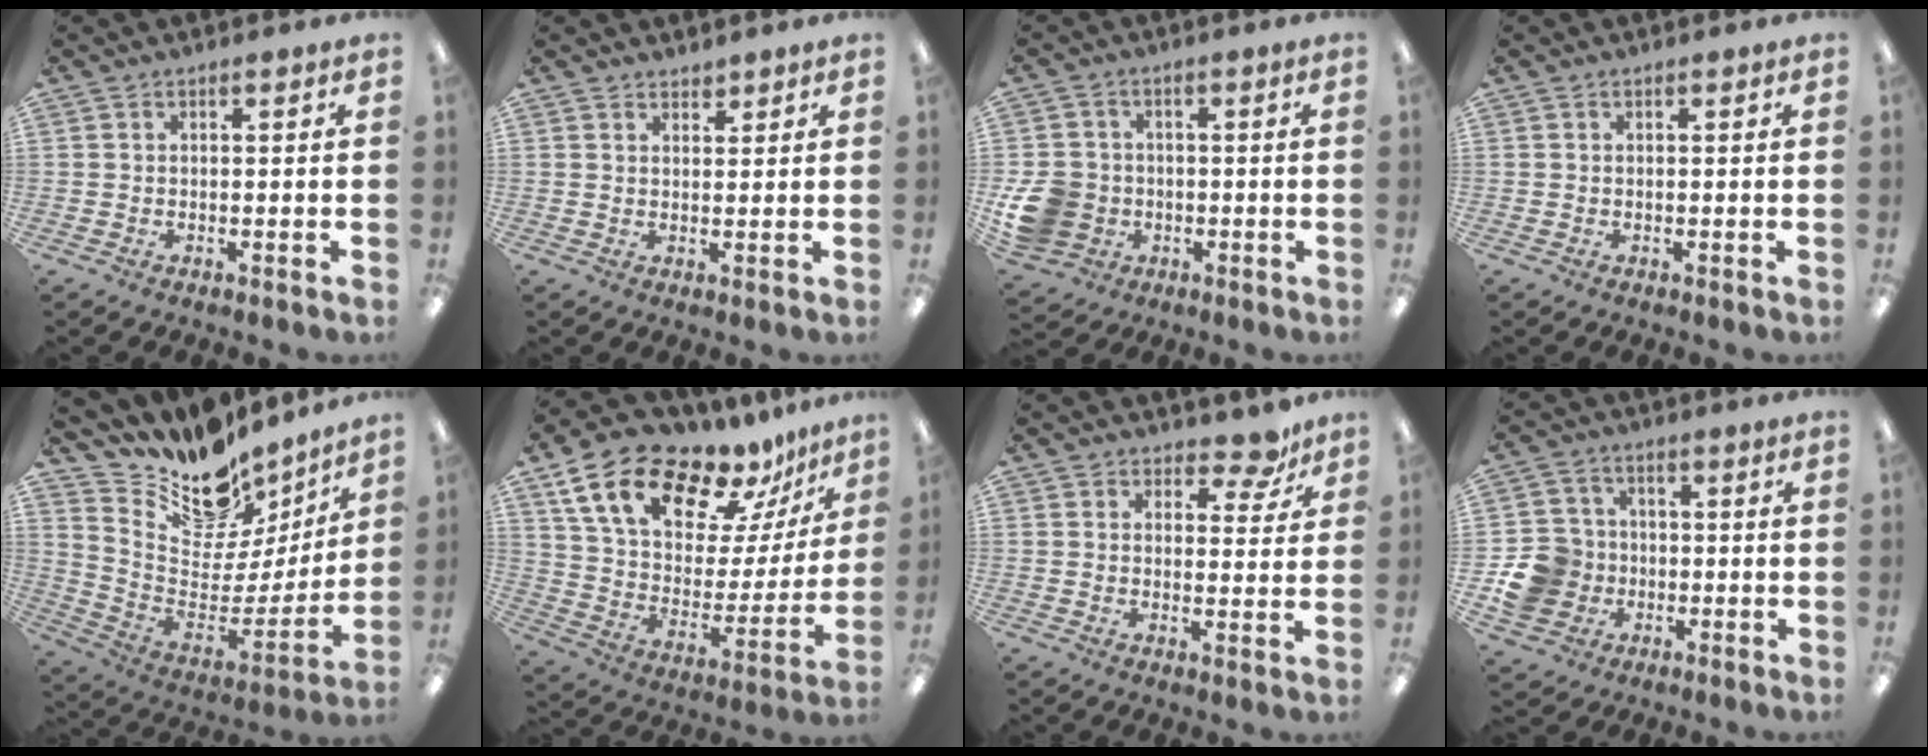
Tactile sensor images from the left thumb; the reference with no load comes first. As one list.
[{"total": 1.9, "force": [1.9, 0.5, -0.1], "torque": [0.009, -0.011, 0.034]}, {"total": 9.9, "force": [-2.0, 8.7, 4.2], "torque": [-0.106, 0.022, -0.030]}, {"total": 0.0}, {"total": 15.4, "force": [12.4, 7.8, 5.0], "torque": [-0.096, -0.114, 0.217]}, {"total": 19.8, "force": [14.7, 9.1, 9.6], "torque": [-0.169, -0.104, 0.260]}, {"total": 6.2, "force": [4.9, 3.0, 2.4], "torque": [-0.021, -0.032, 0.084]}, {"total": 10.4, "force": [-2.5, 9.7, 2.9], "torque": [-0.059, 0.025, -0.039]}]